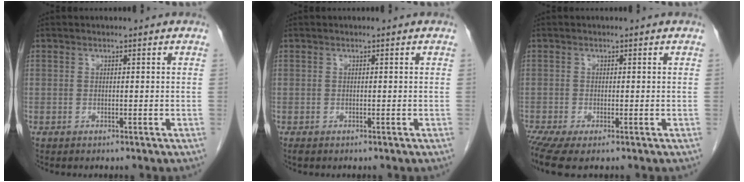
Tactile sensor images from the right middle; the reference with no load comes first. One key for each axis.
{"total": 0.6, "fx": -0.4, "fy": 0.3, "fz": 0.3, "tx": -0.007, "ty": 0.000, "tz": -0.006}
{"total": 3.8, "fx": -2.4, "fy": 0.7, "fz": 2.9, "tx": -0.057, "ty": -0.013, "tz": -0.046}